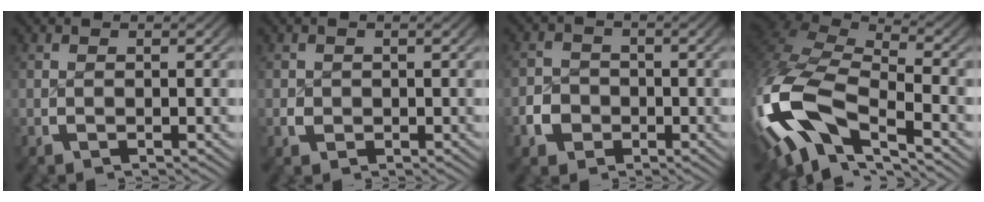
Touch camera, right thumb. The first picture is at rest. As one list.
[{"total": 0.8, "force": [-0.1, 0.6, -0.5], "torque": [0.012, 0.000, -0.002]}, {"total": 2.7, "force": [-1.0, 2.5, 0.2], "torque": [0.000, -0.002, -0.015]}, {"total": 15.5, "force": [-1.7, 9.7, 12.0], "torque": [-0.292, -0.052, 0.007]}]